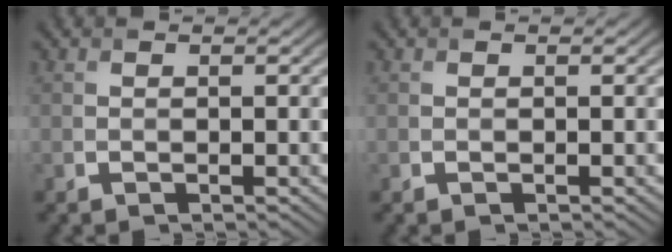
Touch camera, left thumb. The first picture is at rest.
{"total": 0.0}